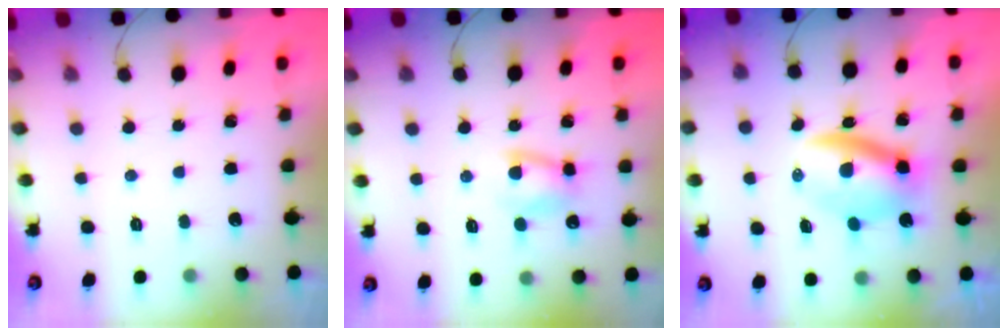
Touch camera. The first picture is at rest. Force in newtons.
{"total": 6.7, "press": 6.6, "slide": 1.2}
{"total": 9.8, "press": 9.6, "slide": 1.9}